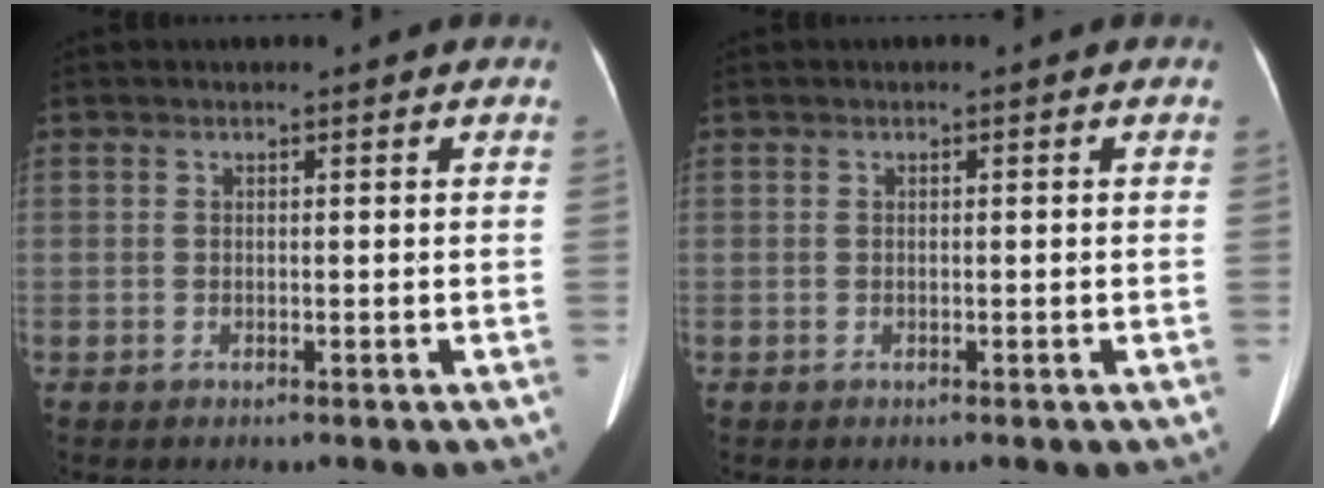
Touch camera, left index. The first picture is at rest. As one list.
[{"total": 0.0}]